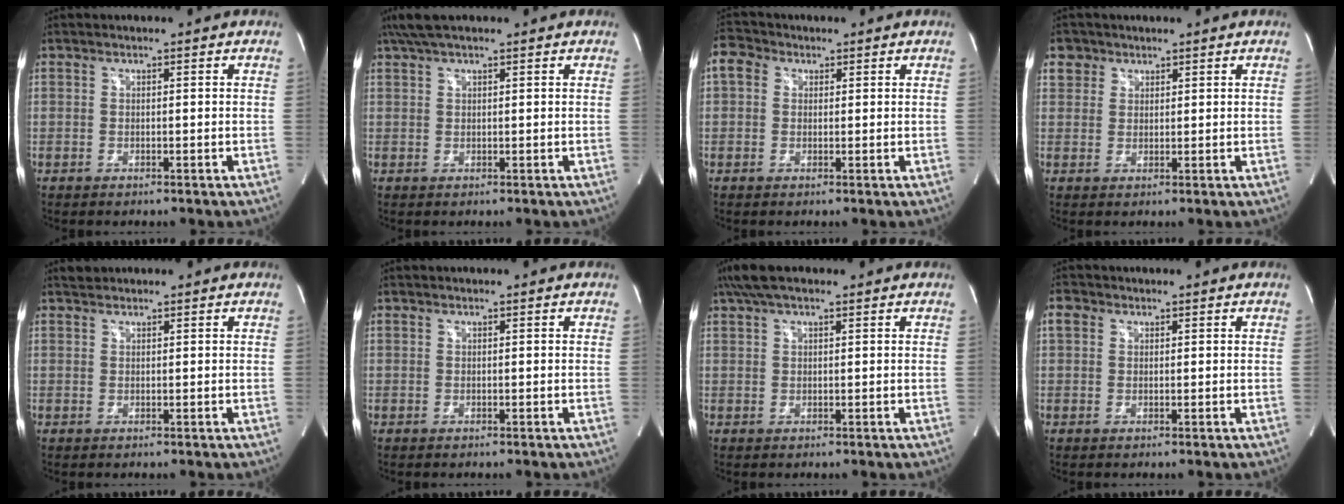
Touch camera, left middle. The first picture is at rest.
{"total": 5.2, "force": [4.1, 0.8, 3.2], "torque": [-0.063, 0.035, 0.076]}
{"total": 4.0, "force": [1.3, 3.3, 1.9], "torque": [-0.042, 0.025, 0.023]}
{"total": 3.0, "force": [1.8, 2.4, 0.1], "torque": [0.004, 0.008, 0.028]}
{"total": 1.0, "force": [0.9, 0.3, 0.0], "torque": [-0.009, 0.009, 0.019]}
{"total": 0.0}
{"total": 5.5, "force": [4.0, 1.5, 3.4], "torque": [-0.071, 0.036, 0.075]}
{"total": 2.0, "force": [0.9, 1.7, 0.8], "torque": [-0.016, 0.013, 0.014]}